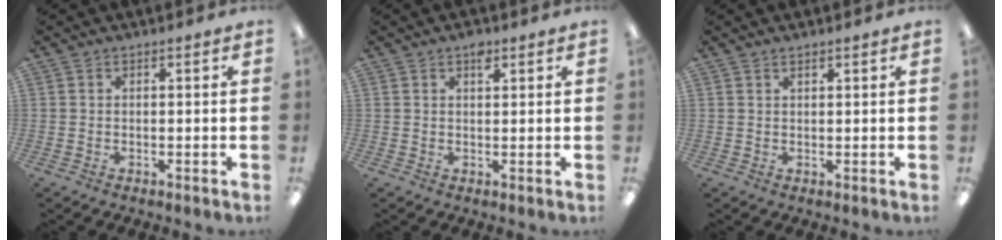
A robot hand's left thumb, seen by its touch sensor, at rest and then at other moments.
{"total": 2.5, "force": [1.6, 1.2, 1.5], "torque": [-0.009, -0.009, 0.024]}
{"total": 1.0, "force": [1.0, 0.2, 0.3], "torque": [-0.006, -0.001, 0.018]}